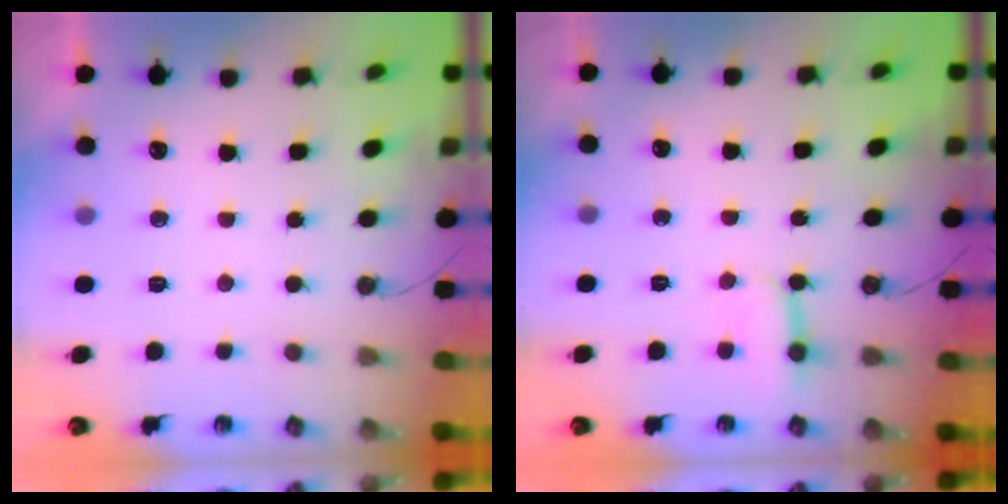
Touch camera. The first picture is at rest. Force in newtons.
{"total": 3.1, "press": 3.1, "slide": 0.5}